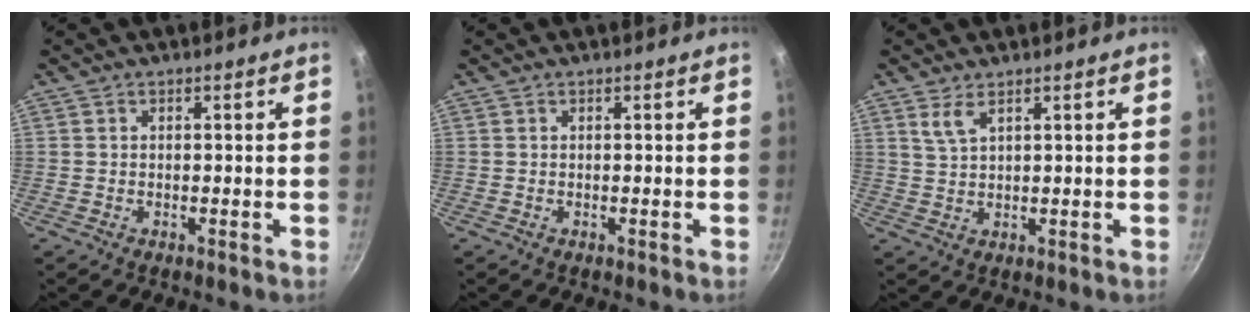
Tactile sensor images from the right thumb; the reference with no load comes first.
{"total": 0.0}
{"total": 3.2, "force": [1.9, 1.1, 2.2], "torque": [-0.045, -0.012, 0.043]}